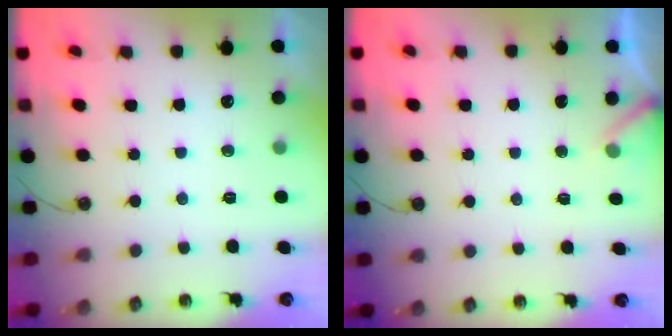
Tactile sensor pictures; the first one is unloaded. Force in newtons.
{"total": 4.4, "press": 4.4, "slide": 0.2}